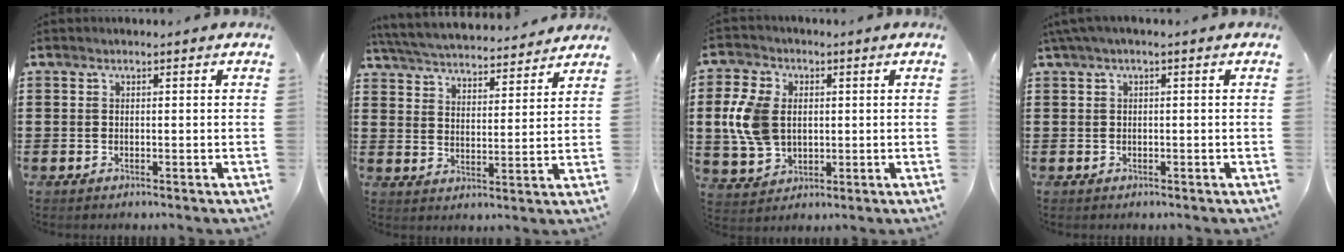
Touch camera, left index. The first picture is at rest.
{"total": 5.1, "force": [5.1, 0.1, 0.6], "torque": [-0.039, -0.036, 0.086]}
{"total": 9.5, "force": [0.9, 6.9, 6.4], "torque": [-0.180, 0.007, 0.008]}
{"total": 1.2, "force": [-0.3, 0.1, 1.2], "torque": [-0.016, -0.005, -0.006]}